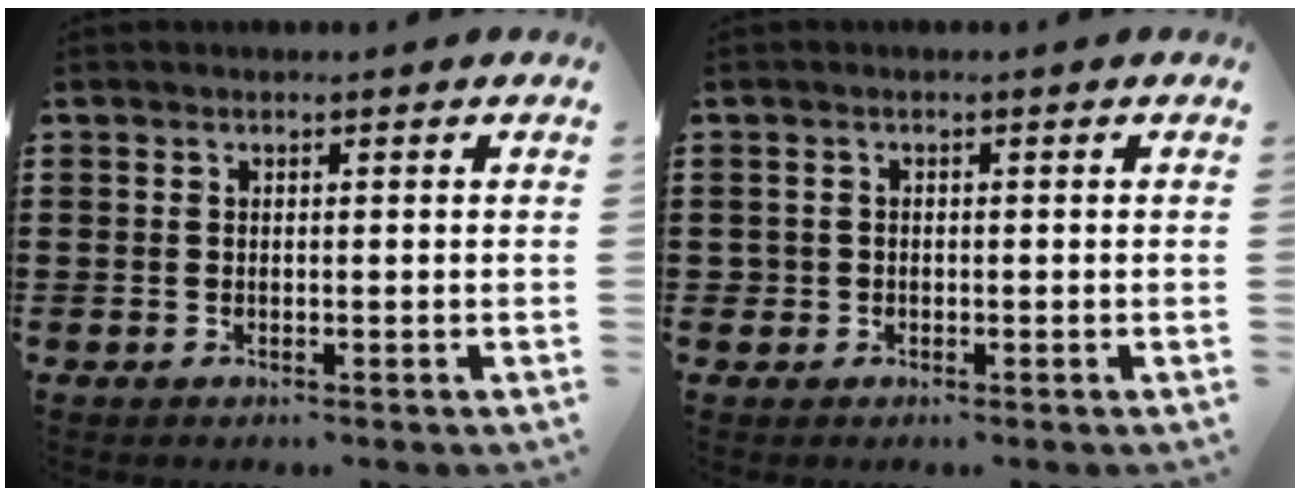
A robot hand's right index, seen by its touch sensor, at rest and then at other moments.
{"total": 1.1, "force": [-0.2, 1.0, 0.2], "torque": [-0.006, 0.005, -0.007]}